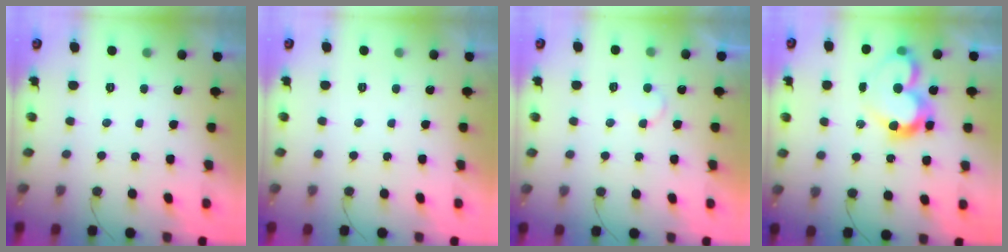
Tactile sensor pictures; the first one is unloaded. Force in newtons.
{"total": 1.8, "press": 1.8, "slide": 0.1}
{"total": 3.6, "press": 3.6, "slide": 0.3}
{"total": 13.7, "press": 13.5, "slide": 2.7}